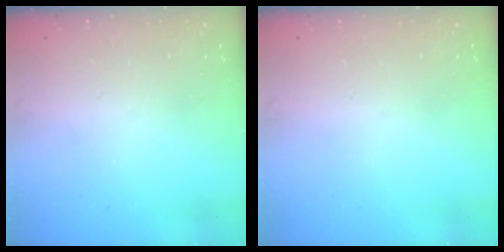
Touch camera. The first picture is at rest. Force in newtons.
{"total": 0.0}